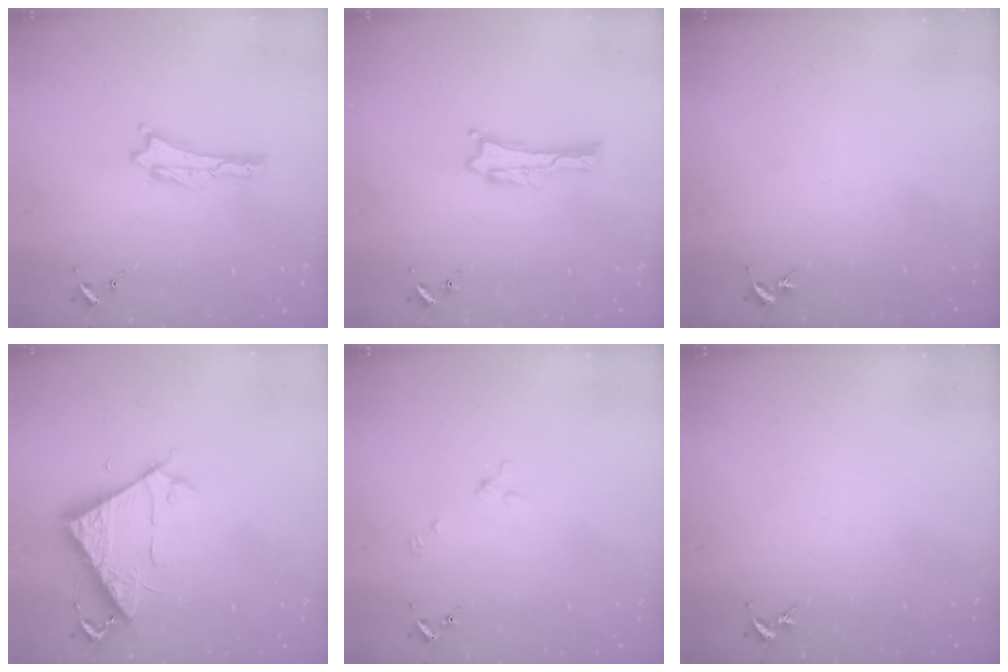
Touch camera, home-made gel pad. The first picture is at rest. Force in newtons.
{"total": 0.0}
{"total": 0.0}
{"total": 7.1, "press": 7.0, "slide": 0.5}
{"total": 2.0, "press": 2.0, "slide": 0.2}
{"total": 0.0}